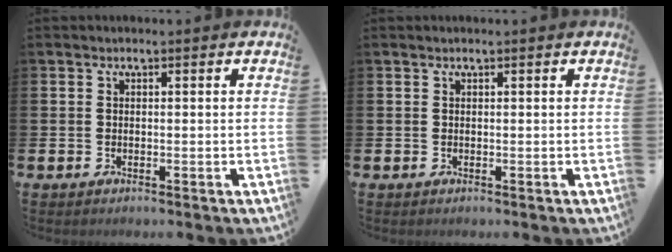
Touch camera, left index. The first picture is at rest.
{"total": 0.0}